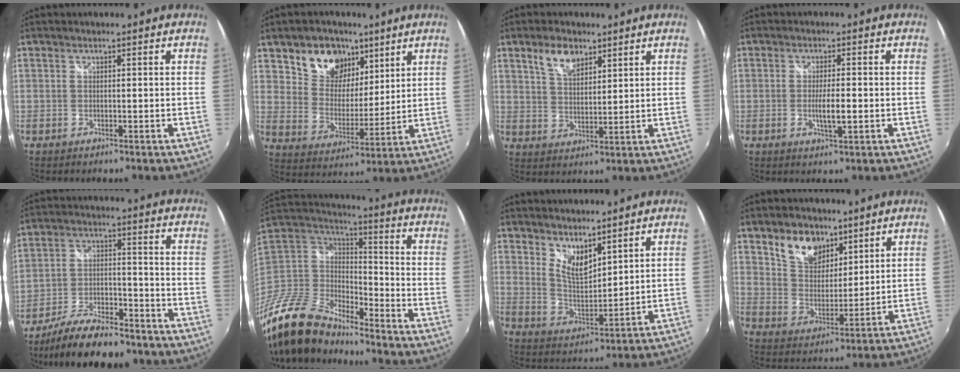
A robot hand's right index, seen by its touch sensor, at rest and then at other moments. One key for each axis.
{"total": 12.7, "fx": 7.6, "fy": 8.8, "fz": 5.0, "tx": -0.101, "ty": 0.015, "tz": 0.139}
{"total": 6.3, "fx": 3.9, "fy": 3.2, "fz": 3.7, "tx": -0.066, "ty": 0.007, "tz": 0.074}
{"total": 4.1, "fx": -0.7, "fy": 0.7, "fz": 4.0, "tx": -0.070, "ty": -0.008, "tz": -0.011}
{"total": 17.5, "fx": -14.4, "fy": 5.3, "fz": 8.5, "tx": -0.165, "ty": -0.010, "tz": -0.219}
{"total": 19.8, "fx": -16.1, "fy": 7.7, "fz": 8.6, "tx": -0.202, "ty": -0.006, "tz": -0.312}
{"total": 6.8, "fx": 4.9, "fy": 2.7, "fz": 3.8, "tx": -0.062, "ty": -0.009, "tz": 0.095}
{"total": 9.8, "fx": 6.3, "fy": 6.0, "fz": 4.5, "tx": -0.078, "ty": 0.011, "tz": 0.121}